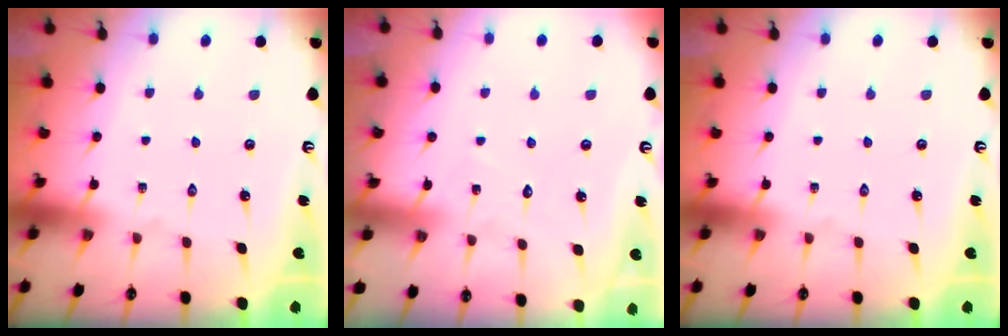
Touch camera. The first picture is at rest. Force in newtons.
{"total": 5.0, "press": 5.0, "slide": 0.4}
{"total": 0.0}